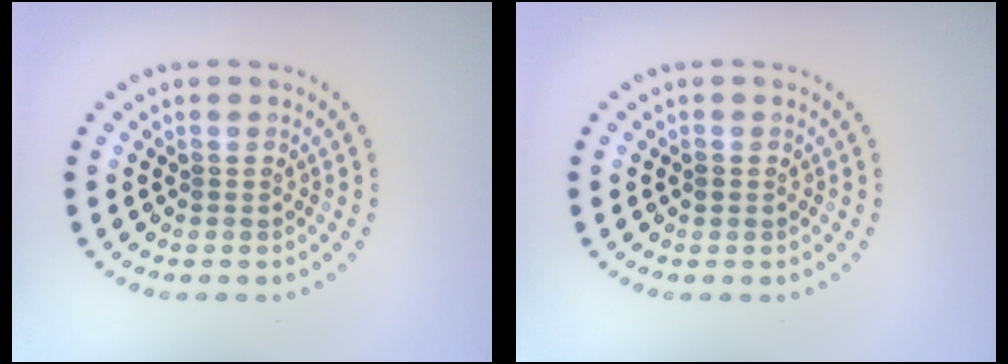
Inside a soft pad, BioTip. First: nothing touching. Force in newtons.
{"total": 0.7, "press": 0.7, "slide": 0.2}